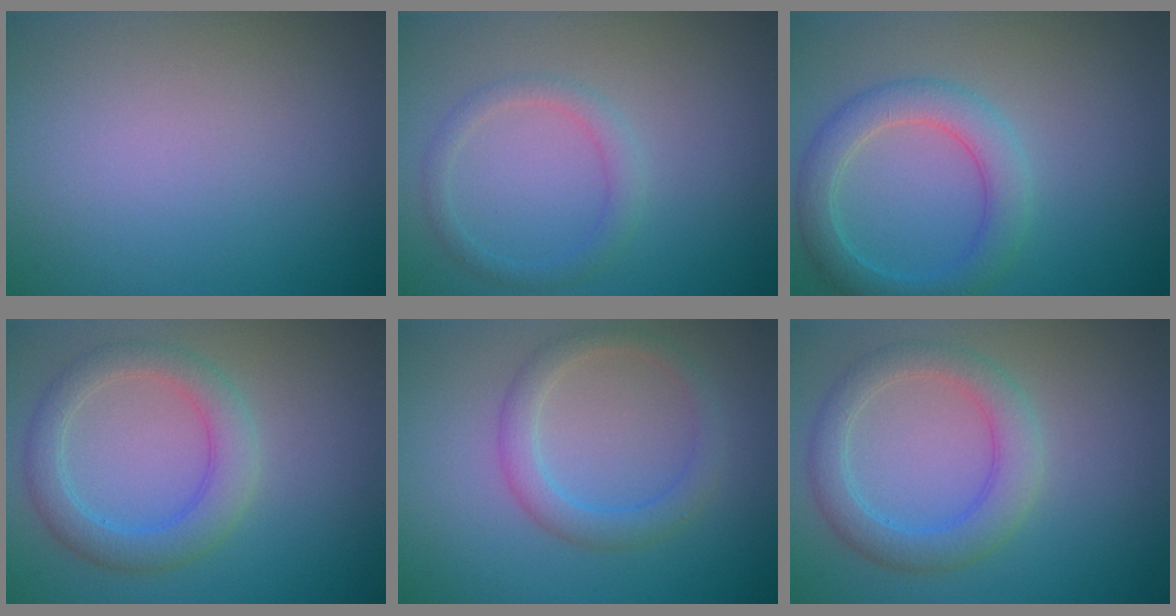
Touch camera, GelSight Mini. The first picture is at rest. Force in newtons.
{"total": 1.7, "press": 1.7, "slide": 0.1}
{"total": 3.9, "press": 3.9, "slide": 0.1}
{"total": 3.7, "press": 3.7, "slide": 0.3}
{"total": 2.7, "press": 2.7, "slide": 0.1}
{"total": 3.7, "press": 3.7, "slide": 0.3}